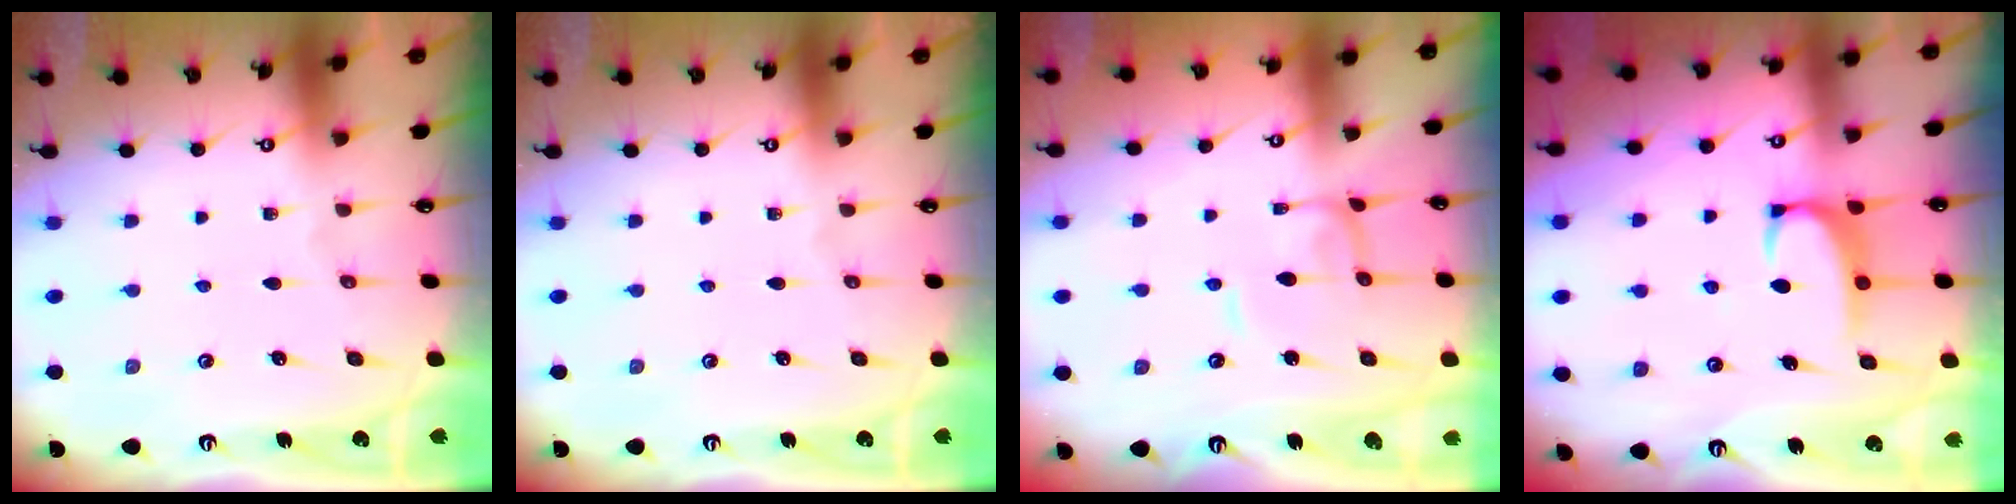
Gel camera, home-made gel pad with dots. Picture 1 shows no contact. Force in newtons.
{"total": 0.0}
{"total": 1.4, "press": 1.4, "slide": 0.1}
{"total": 2.3, "press": 2.2, "slide": 0.6}